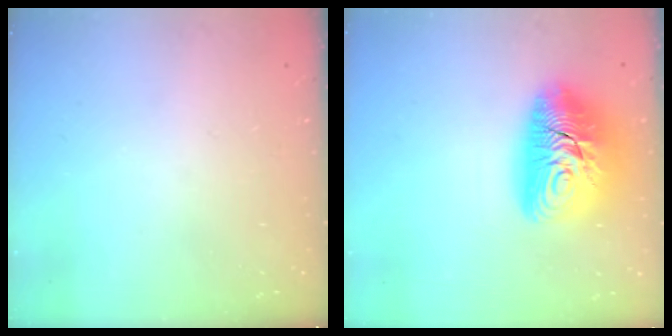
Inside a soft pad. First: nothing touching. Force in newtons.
{"total": 17.3, "press": 17.2, "slide": 1.5}